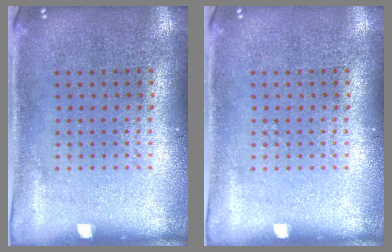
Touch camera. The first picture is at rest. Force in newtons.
{"total": 0.0}